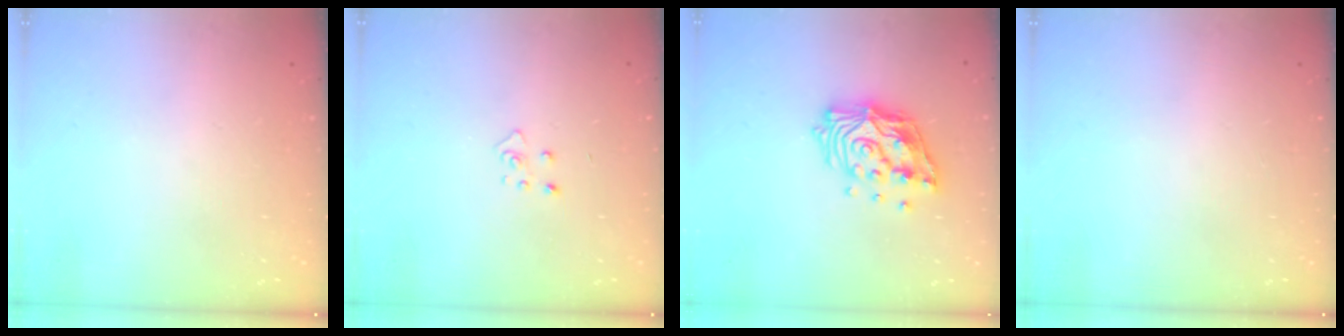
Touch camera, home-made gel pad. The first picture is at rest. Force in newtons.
{"total": 3.7, "press": 3.6, "slide": 0.3}
{"total": 15.4, "press": 15.3, "slide": 2.1}
{"total": 0.0}